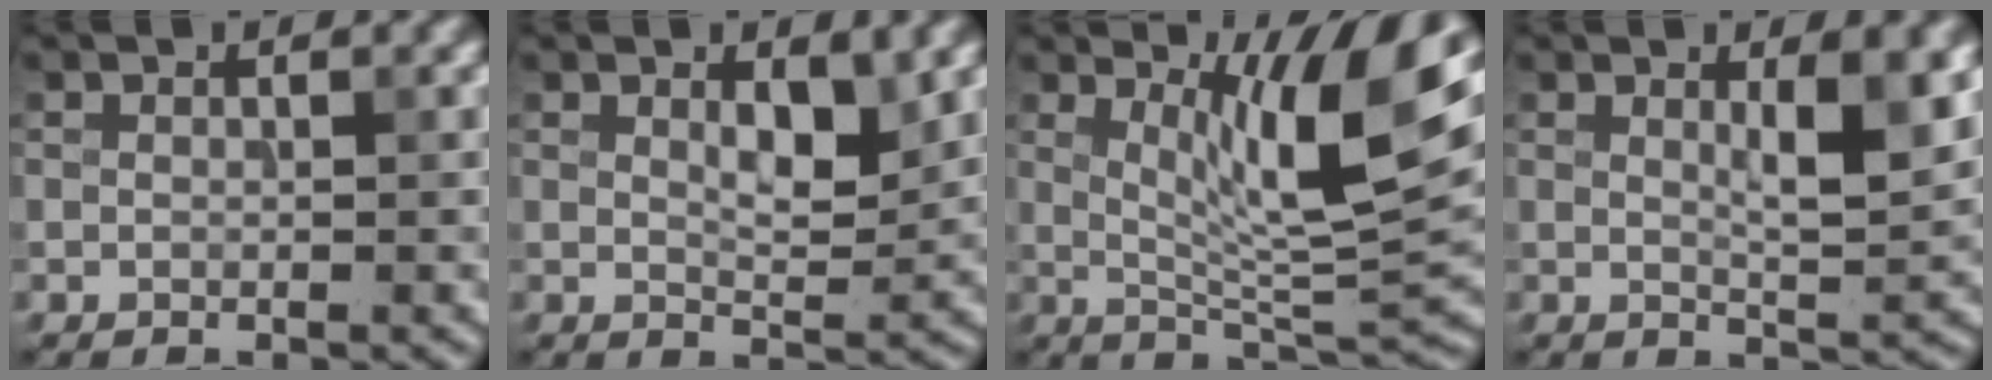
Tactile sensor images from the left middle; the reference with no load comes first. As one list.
[{"total": 2.7, "force": [1.3, 0.8, 2.3], "torque": [-0.036, -0.006, 0.023]}, {"total": 9.0, "force": [3.3, 1.7, 8.2], "torque": [-0.124, -0.012, 0.061]}, {"total": 3.8, "force": [1.3, 0.8, 3.5], "torque": [-0.051, -0.006, 0.020]}]